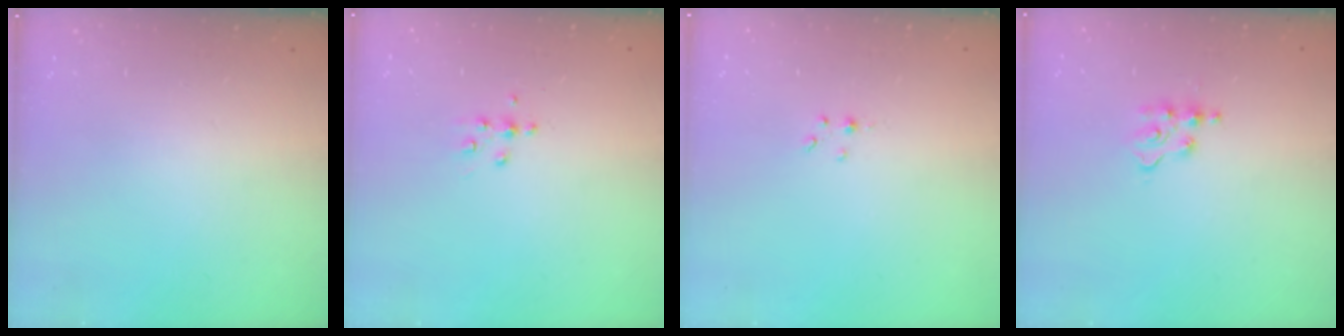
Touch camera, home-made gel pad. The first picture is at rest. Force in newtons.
{"total": 4.7, "press": 4.6, "slide": 0.5}
{"total": 1.0, "press": 1.0, "slide": 0.1}
{"total": 3.8, "press": 3.8, "slide": 0.5}